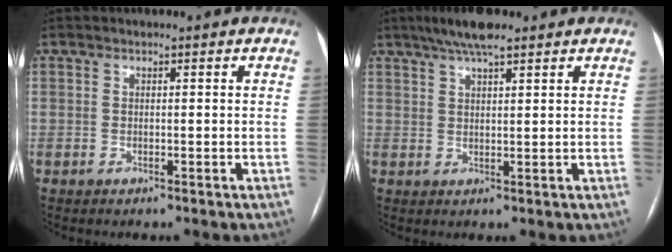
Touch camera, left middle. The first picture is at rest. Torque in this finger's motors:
{"motor_torque": [0.44, -0.43, 0.05, 0.01]}